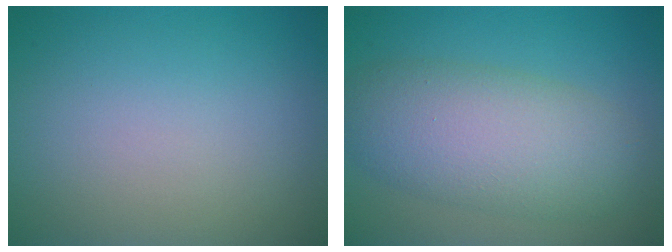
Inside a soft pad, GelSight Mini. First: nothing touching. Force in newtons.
{"total": 7.3, "press": 7.3, "slide": 0.5}